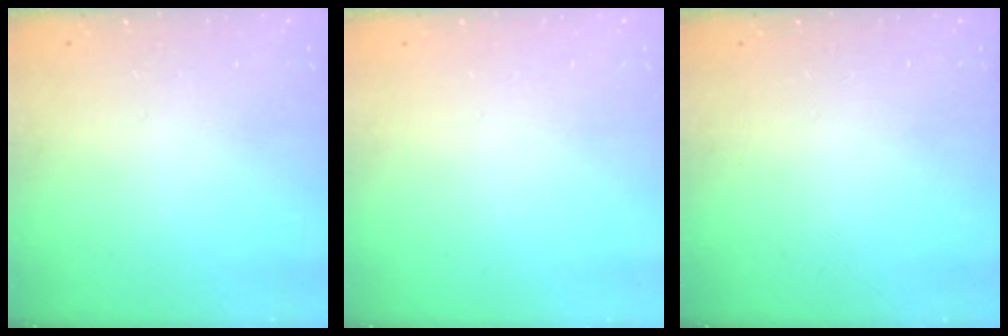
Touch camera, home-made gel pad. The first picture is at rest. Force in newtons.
{"total": 0.0}
{"total": 0.0}